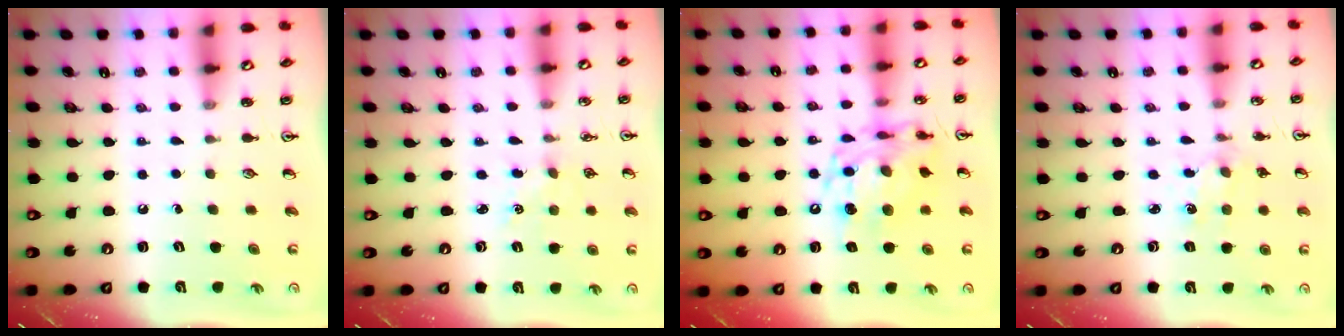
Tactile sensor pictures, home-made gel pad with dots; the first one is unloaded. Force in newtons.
{"total": 2.7, "press": 2.7, "slide": 0.4}
{"total": 12.5, "press": 12.4, "slide": 1.1}
{"total": 1.8, "press": 1.8, "slide": 0.4}